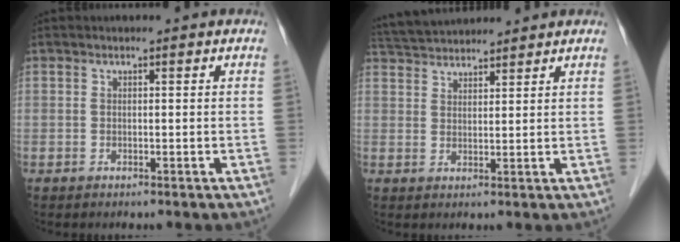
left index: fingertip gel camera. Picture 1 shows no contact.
{"total": 8.3, "force": [8.0, 0.9, 2.0], "torque": [-0.045, 0.038, 0.137]}